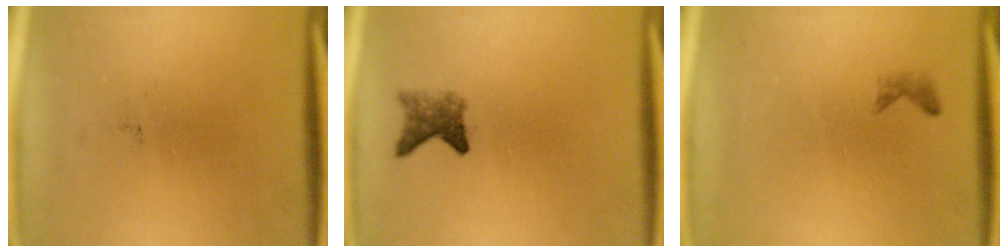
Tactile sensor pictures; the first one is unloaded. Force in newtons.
{"total": 2.7}
{"total": 0.7}